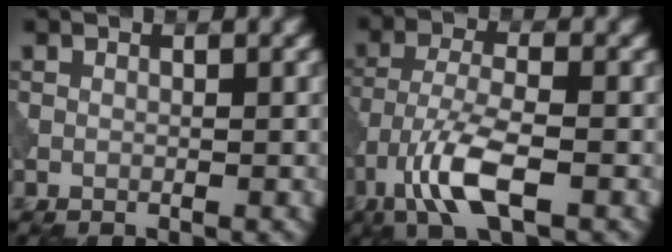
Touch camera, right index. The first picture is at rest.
{"total": 6.0, "force": [-3.1, 1.7, 4.9], "torque": [-0.104, 0.000, -0.067]}